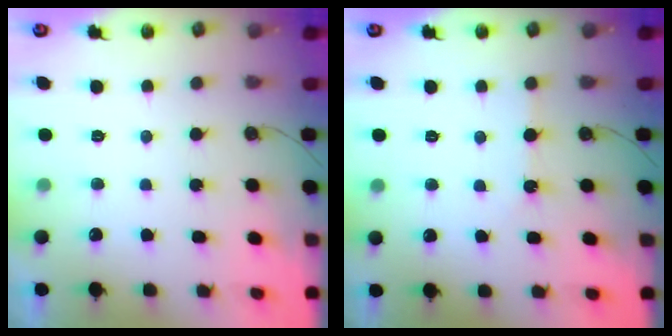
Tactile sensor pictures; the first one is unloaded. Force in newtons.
{"total": 2.5, "press": 2.5, "slide": 0.4}